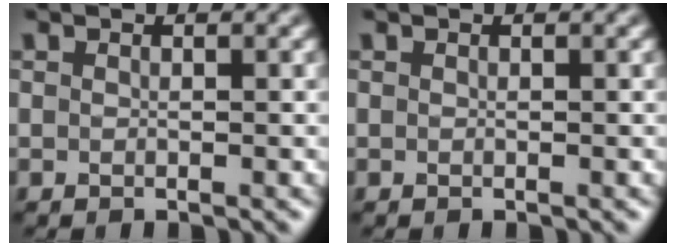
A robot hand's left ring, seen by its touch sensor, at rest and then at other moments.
{"total": 0.0}